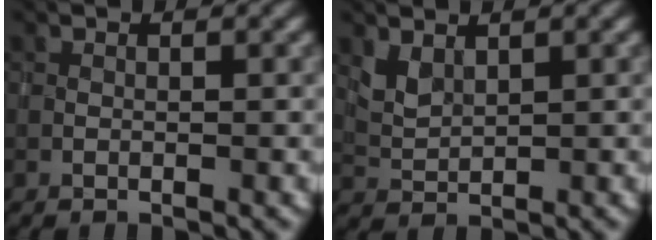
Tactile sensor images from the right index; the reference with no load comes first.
{"total": 2.0, "force": [1.4, 1.1, 1.0], "torque": [-0.029, -0.003, 0.035]}